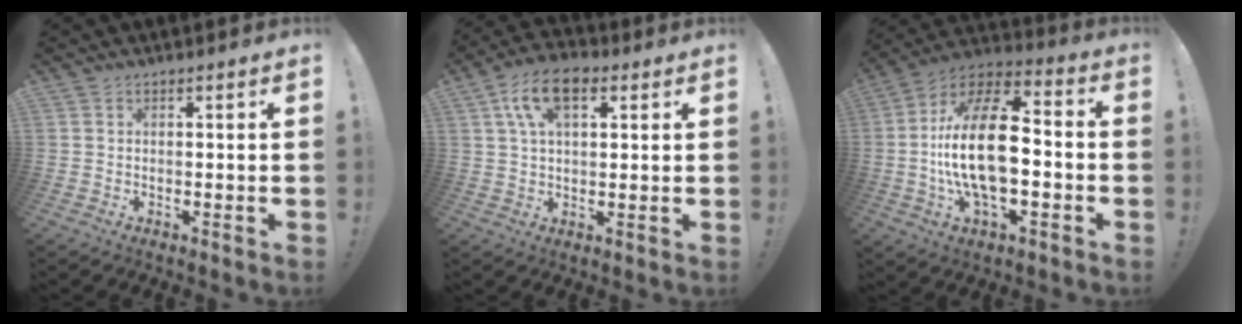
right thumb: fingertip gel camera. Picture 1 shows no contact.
{"total": 11.1, "force": [4.3, 6.0, 8.4], "torque": [-0.147, 0.009, 0.081]}
{"total": 21.7, "force": [-2.6, 10.4, 18.9], "torque": [-0.359, 0.013, -0.045]}